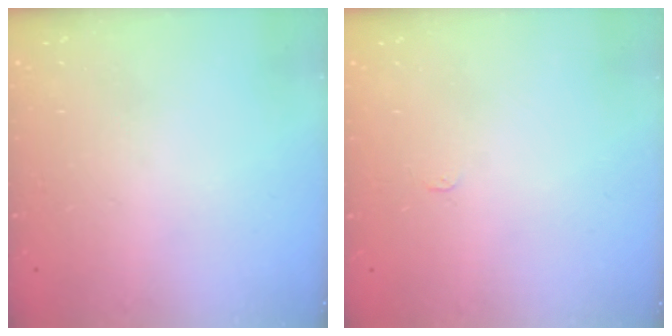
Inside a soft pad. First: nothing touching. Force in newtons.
{"total": 2.4, "press": 2.4, "slide": 0.3}